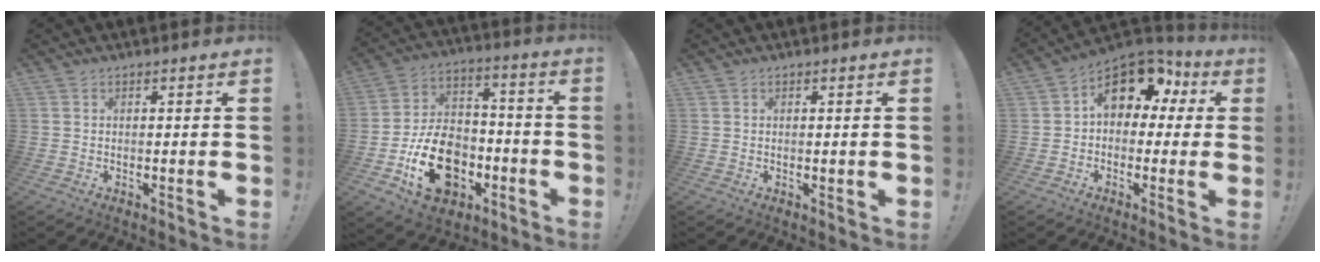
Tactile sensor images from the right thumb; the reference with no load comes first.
{"total": 19.3, "force": [-7.3, 13.9, 11.2], "torque": [-0.158, 0.055, -0.110]}
{"total": 0.6, "force": [0.2, 0.5, 0.3], "torque": [-0.007, 0.003, 0.003]}
{"total": 13.1, "force": [5.0, 8.4, 8.7], "torque": [-0.133, -0.014, 0.094]}